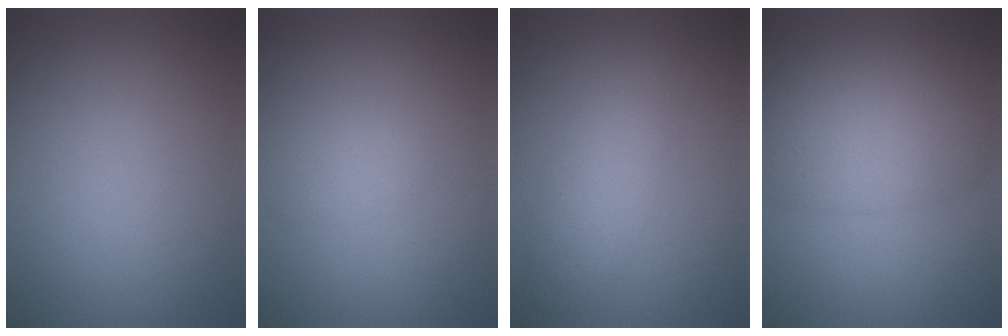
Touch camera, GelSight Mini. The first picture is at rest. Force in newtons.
{"total": 0.8, "press": 0.8, "slide": 0.0}
{"total": 3.0, "press": 3.0, "slide": 0.1}
{"total": 5.7, "press": 5.7, "slide": 0.3}